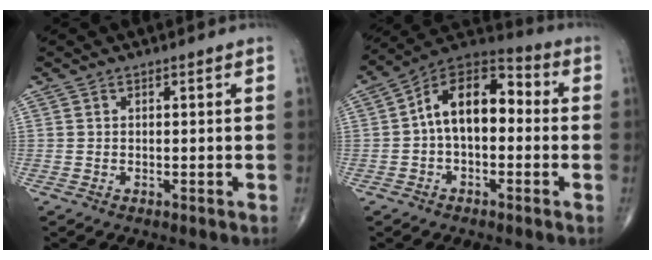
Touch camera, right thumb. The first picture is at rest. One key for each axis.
{"total": 13.6, "fx": 0.2, "fy": 8.1, "fz": 10.9, "tx": -0.151, "ty": 0.047, "tz": -0.013}